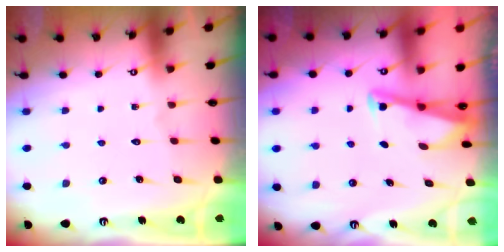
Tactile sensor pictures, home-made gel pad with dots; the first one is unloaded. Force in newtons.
{"total": 2.9, "press": 2.9, "slide": 0.4}